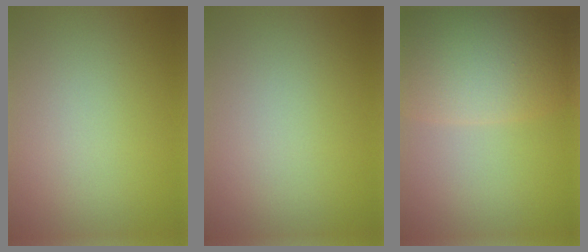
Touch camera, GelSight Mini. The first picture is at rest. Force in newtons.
{"total": 0.0}
{"total": 9.6, "press": 9.6, "slide": 0.7}